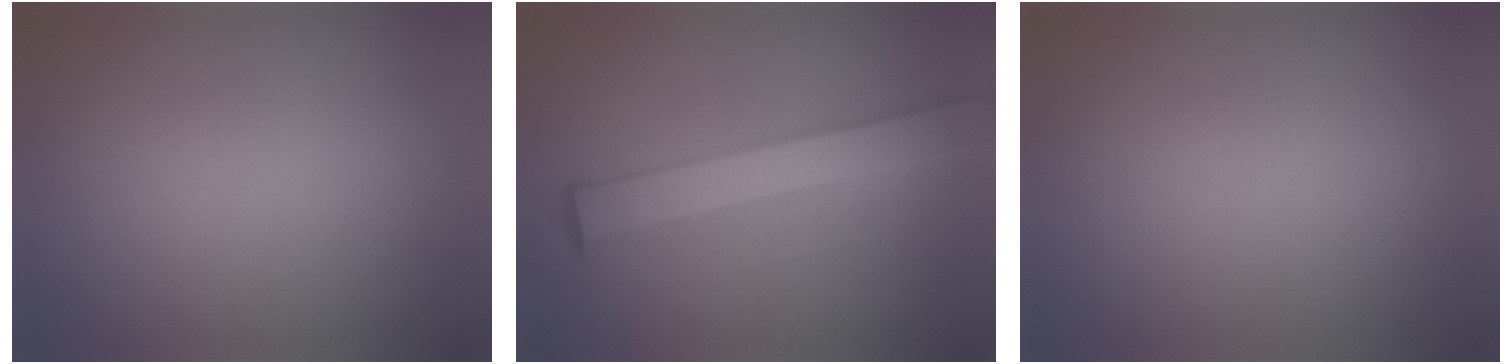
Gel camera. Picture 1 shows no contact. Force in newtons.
{"total": 6.5}
{"total": 1.3}